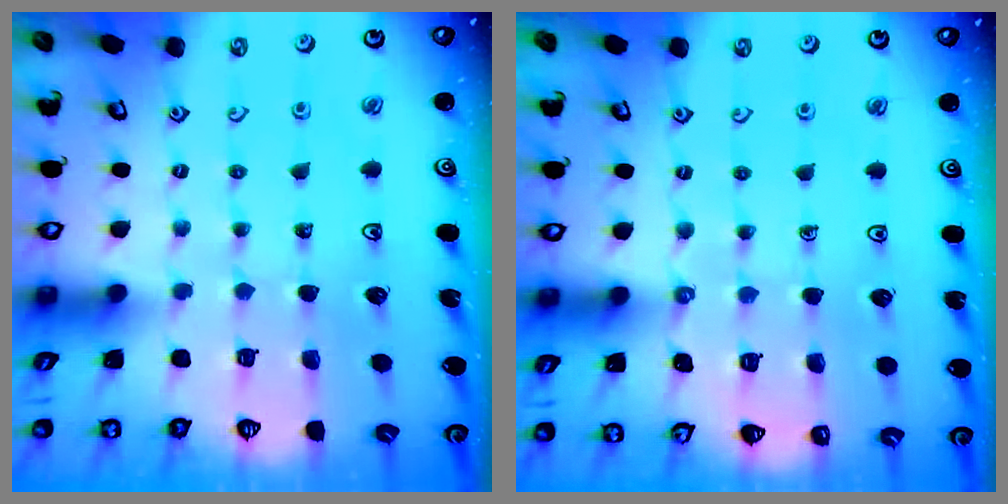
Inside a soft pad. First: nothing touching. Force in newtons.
{"total": 5.1, "press": 4.8, "slide": 1.6}